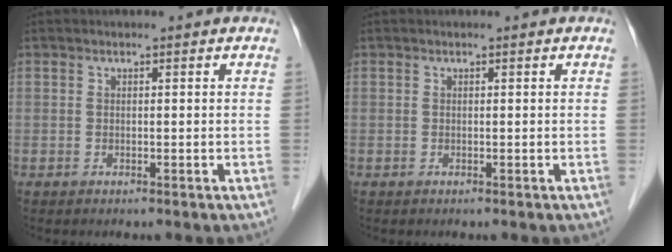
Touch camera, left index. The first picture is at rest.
{"total": 0.0}